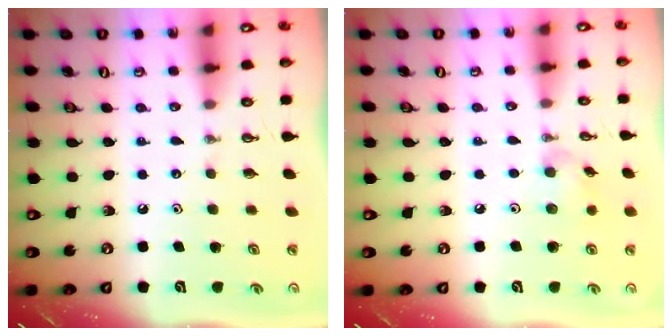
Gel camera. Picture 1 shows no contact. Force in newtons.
{"total": 6.5, "press": 6.4, "slide": 0.7}